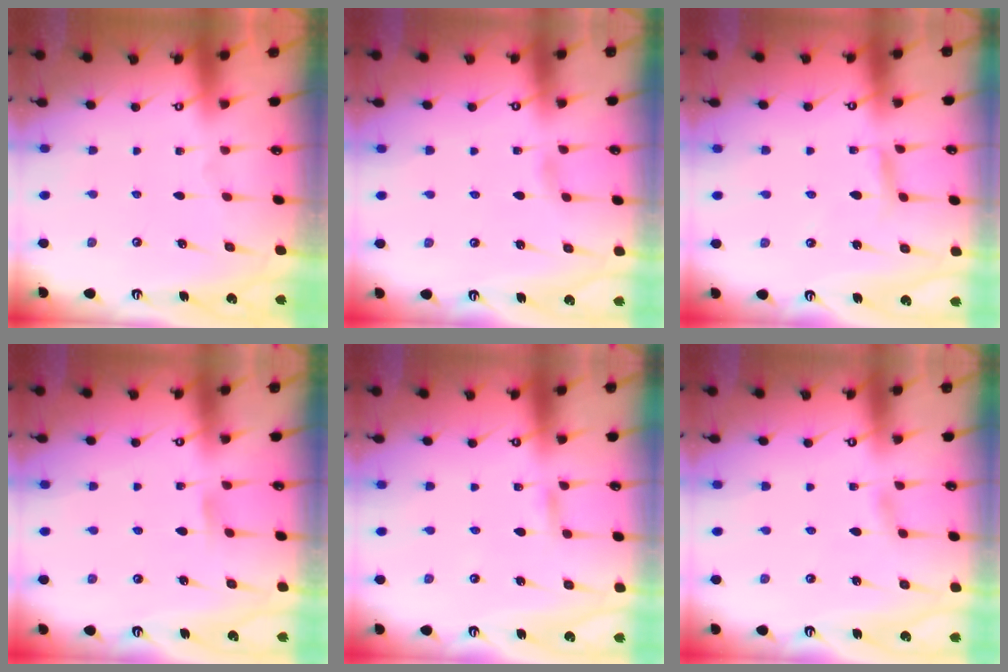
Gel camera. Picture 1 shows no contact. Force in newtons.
{"total": 0.6, "press": 0.6, "slide": 0.1}
{"total": 2.9, "press": 2.9, "slide": 0.2}
{"total": 4.3, "press": 4.2, "slide": 0.6}
{"total": 2.3, "press": 2.3, "slide": 0.2}
{"total": 2.2, "press": 2.2, "slide": 0.3}